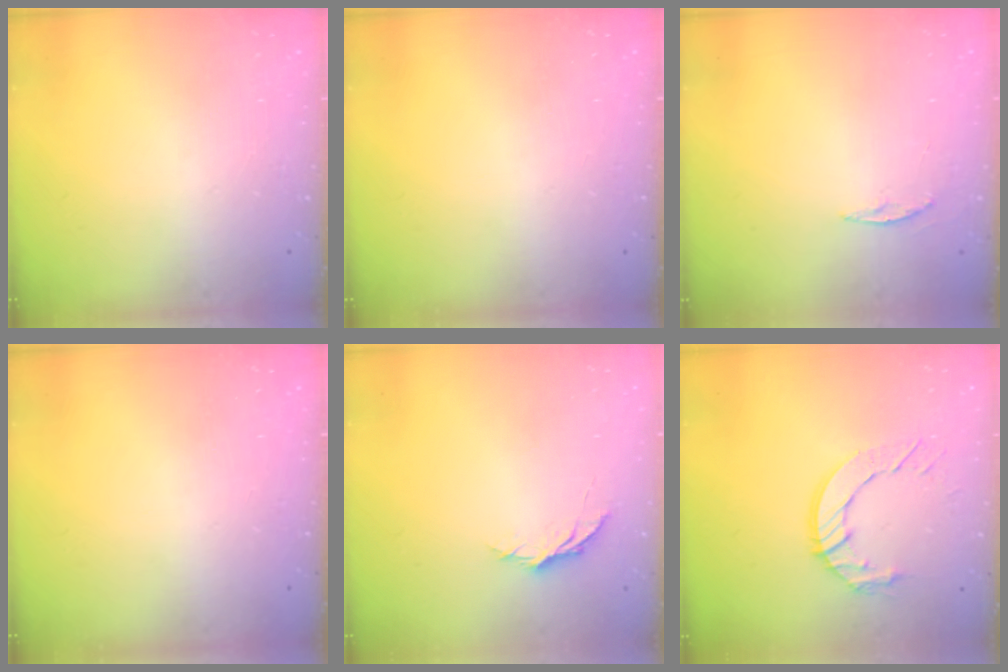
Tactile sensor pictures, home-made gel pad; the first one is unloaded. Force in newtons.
{"total": 0.0}
{"total": 3.3, "press": 3.3, "slide": 0.4}
{"total": 0.0}
{"total": 5.1, "press": 5.1, "slide": 0.4}
{"total": 9.1, "press": 9.1, "slide": 0.5}